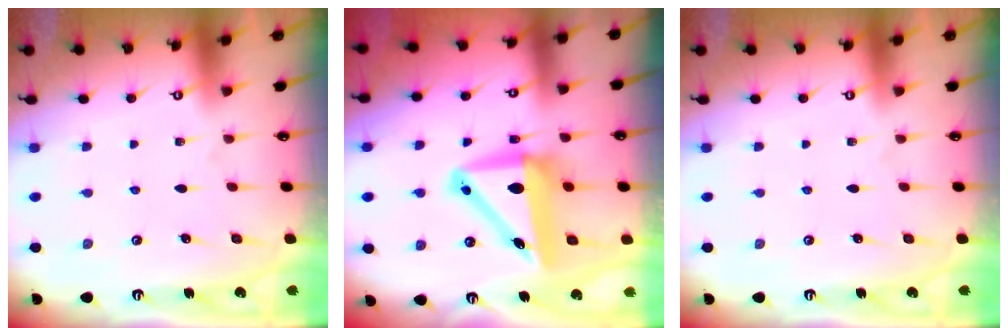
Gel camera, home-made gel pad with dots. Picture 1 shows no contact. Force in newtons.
{"total": 11.4, "press": 10.9, "slide": 3.5}
{"total": 0.0}